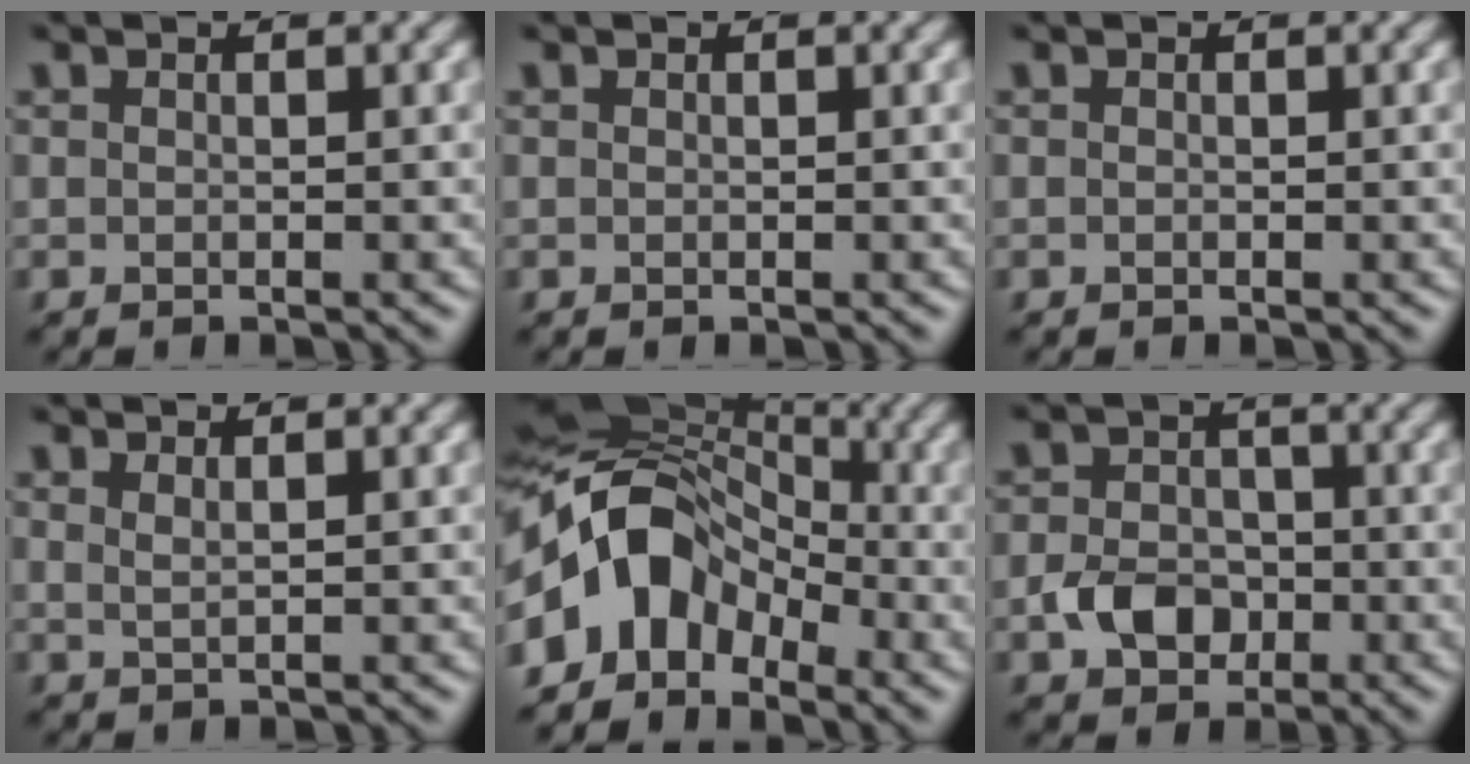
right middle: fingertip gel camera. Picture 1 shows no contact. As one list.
[{"total": 0.0}, {"total": 0.0}, {"total": 1.0, "force": [0.6, 0.3, 0.6], "torque": [-0.009, -0.002, 0.010]}, {"total": 9.1, "force": [-3.2, 6.5, 5.5], "torque": [-0.091, 0.017, -0.079]}, {"total": 3.8, "force": [-1.4, 2.9, 1.9], "torque": [-0.035, 0.001, -0.031]}]